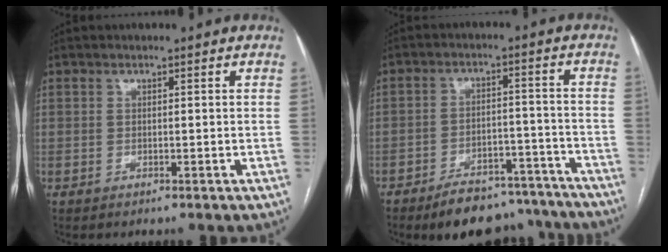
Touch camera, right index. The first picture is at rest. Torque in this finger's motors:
{"motor_torque": [0.77, -1.34, 0.25, 0.09]}